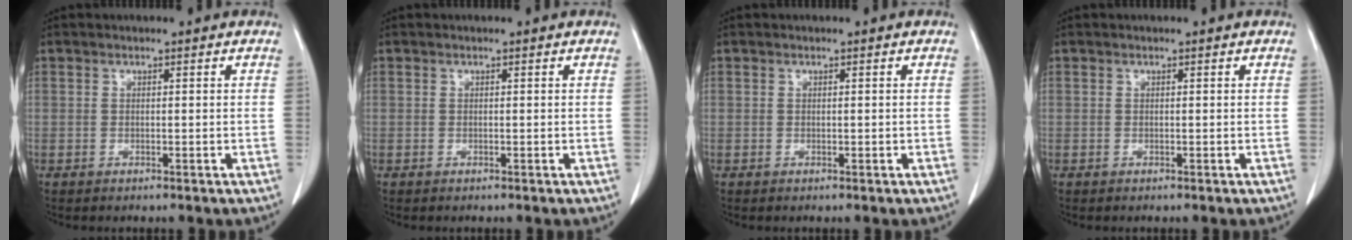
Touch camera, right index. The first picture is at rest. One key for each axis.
{"total": 0.0}
{"total": 0.0}
{"total": 0.0}